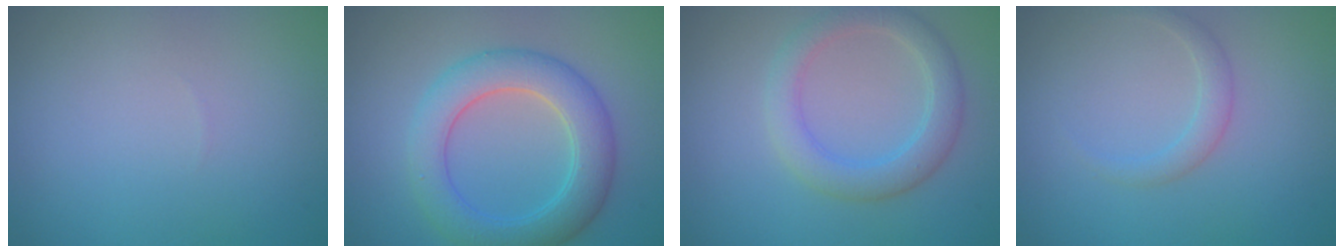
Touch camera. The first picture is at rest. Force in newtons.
{"total": 5.8, "press": 5.8, "slide": 0.2}
{"total": 3.6, "press": 3.6, "slide": 0.1}
{"total": 1.5, "press": 1.5, "slide": 0.0}